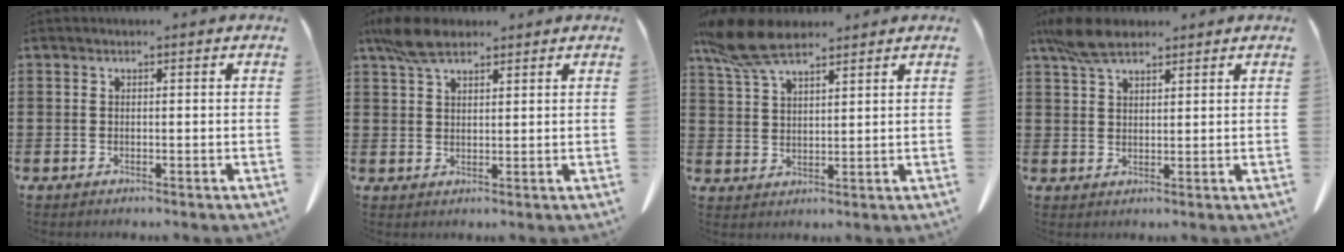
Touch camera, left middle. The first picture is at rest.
{"total": 5.8, "force": [4.2, 2.2, 3.4], "torque": [-0.078, 0.004, 0.078]}
{"total": 9.0, "force": [6.7, 2.6, 5.4], "torque": [-0.134, -0.012, 0.123]}
{"total": 6.1, "force": [4.5, 2.2, 3.5], "torque": [-0.081, 0.001, 0.086]}